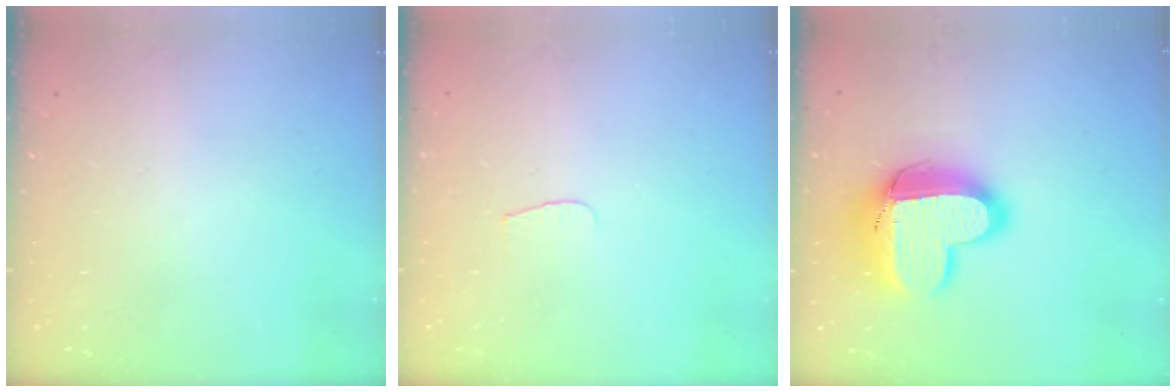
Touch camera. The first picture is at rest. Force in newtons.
{"total": 3.6, "press": 3.6, "slide": 0.4}
{"total": 16.3, "press": 16.2, "slide": 1.4}